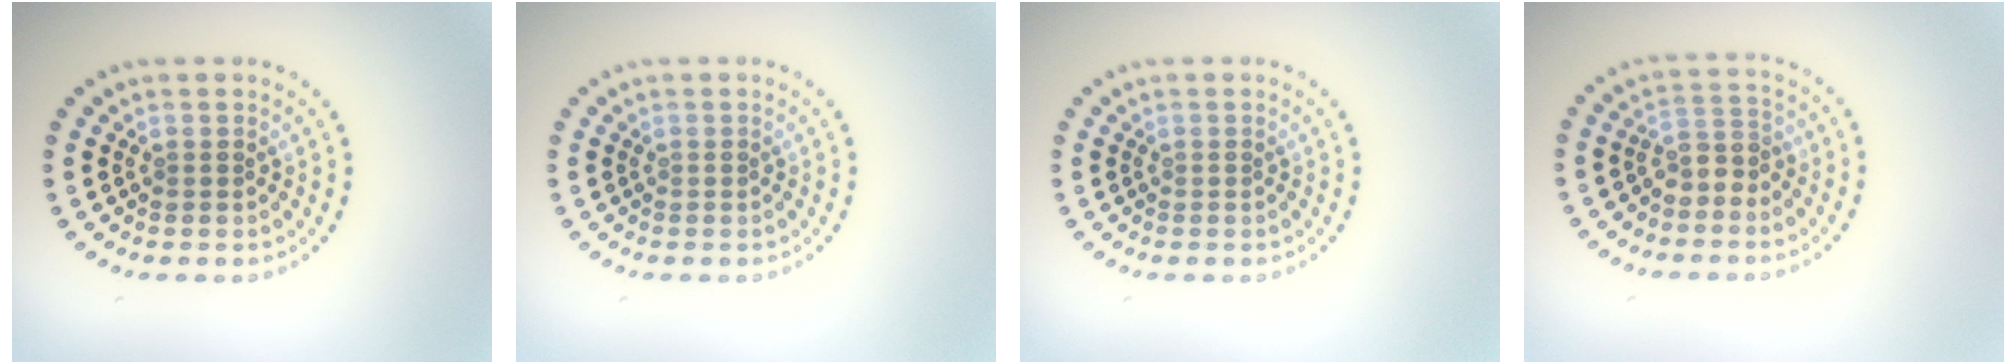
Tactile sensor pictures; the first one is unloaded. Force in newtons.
{"total": 0.0}
{"total": 0.0}
{"total": 2.3, "press": 2.0, "slide": 1.3}